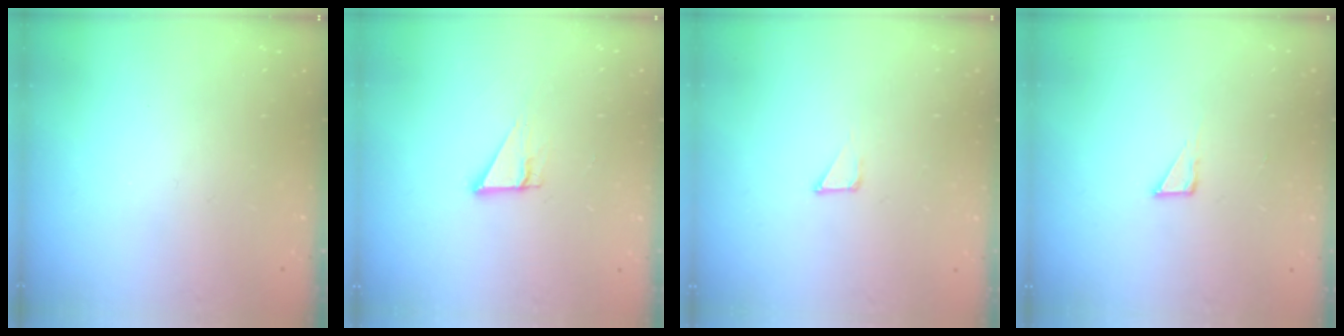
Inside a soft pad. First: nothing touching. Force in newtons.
{"total": 3.1, "press": 3.1, "slide": 0.2}
{"total": 1.6, "press": 1.6, "slide": 0.1}
{"total": 2.6, "press": 2.6, "slide": 0.1}